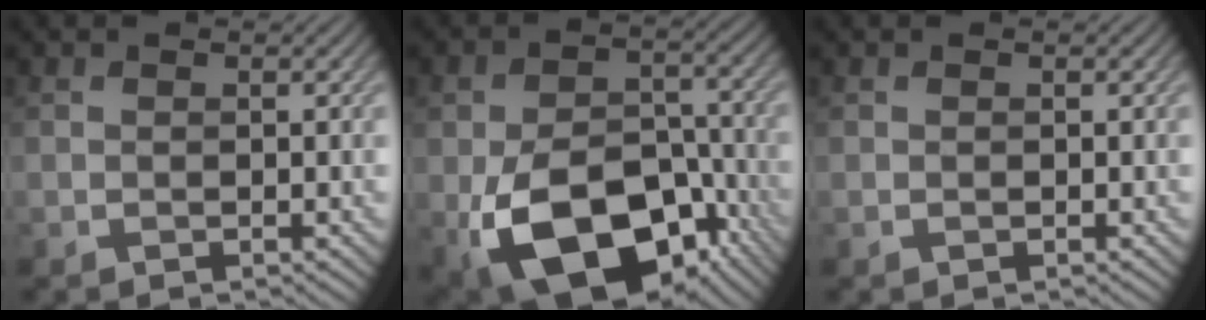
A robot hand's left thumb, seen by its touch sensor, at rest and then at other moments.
{"total": 17.1, "force": [-7.4, 10.4, 11.4], "torque": [-0.203, -0.040, -0.117]}
{"total": 0.0}